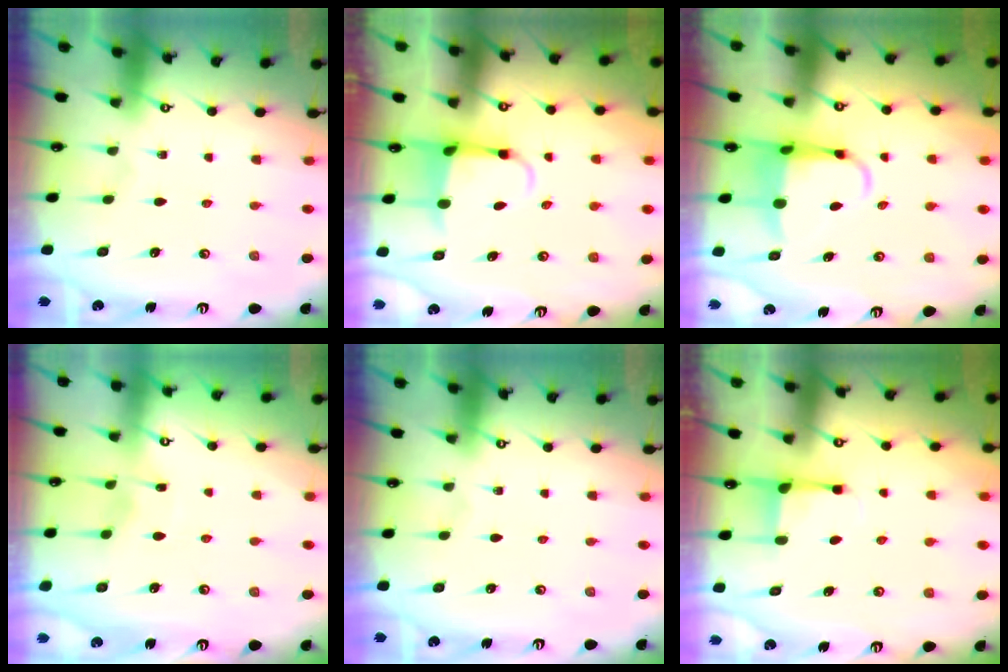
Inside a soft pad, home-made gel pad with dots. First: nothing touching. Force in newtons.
{"total": 3.8, "press": 3.7, "slide": 1.1}
{"total": 5.8, "press": 5.7, "slide": 1.3}
{"total": 3.4, "press": 3.4, "slide": 0.4}
{"total": 0.0}
{"total": 3.0, "press": 3.0, "slide": 0.4}